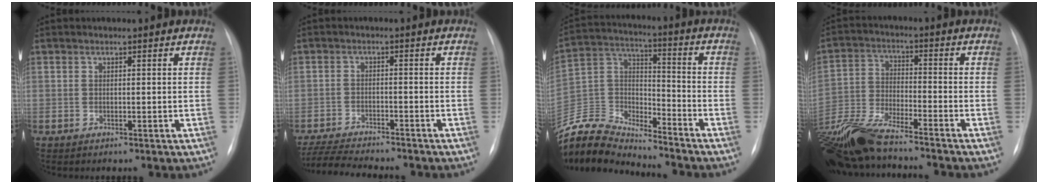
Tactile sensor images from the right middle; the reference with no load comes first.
{"total": 11.1, "force": [-10.2, 1.2, 4.3], "torque": [-0.073, -0.008, -0.159]}
{"total": 17.2, "force": [-16.7, 2.6, 3.2], "torque": [-0.063, 0.037, -0.303]}
{"total": 15.3, "force": [-13.3, 1.3, 7.6], "torque": [-0.164, -0.026, -0.249]}